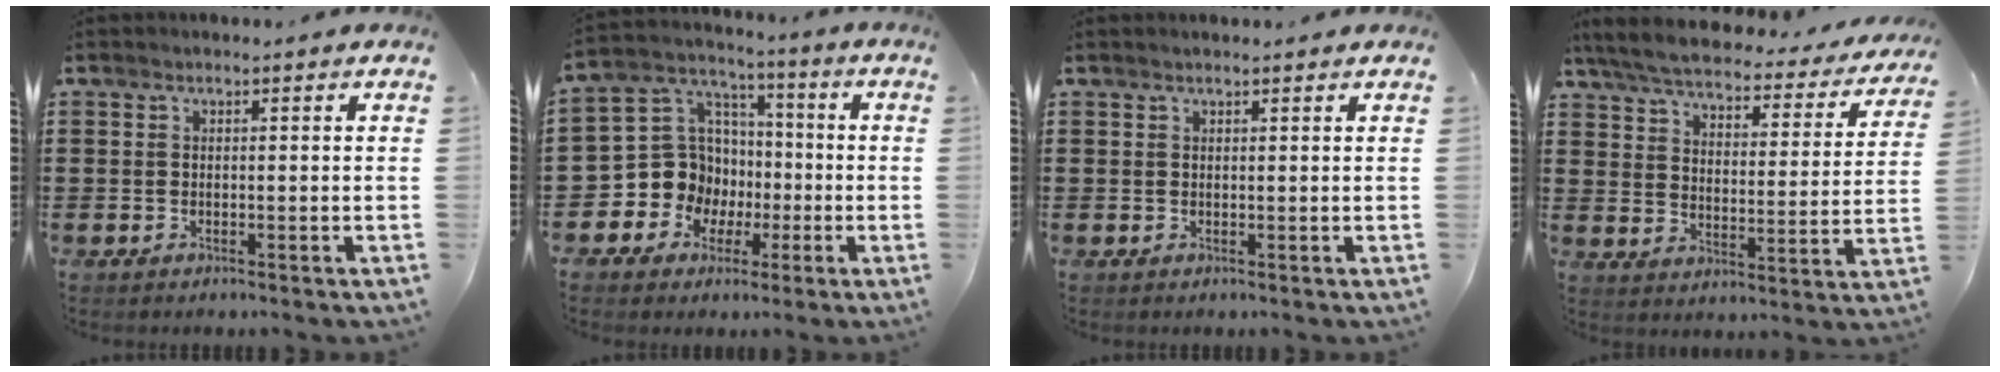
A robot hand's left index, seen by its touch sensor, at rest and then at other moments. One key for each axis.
{"total": 10.5, "fx": -2.0, "fy": 9.9, "fz": 2.7, "tx": -0.109, "ty": 0.004, "tz": -0.032}
{"total": 0.7, "fx": 0.6, "fy": 0.0, "fz": 0.4, "tx": -0.008, "ty": -0.001, "tz": 0.011}
{"total": 4.8, "fx": 4.4, "fy": 0.6, "fz": 1.9, "tx": -0.059, "ty": -0.029, "tz": 0.070}